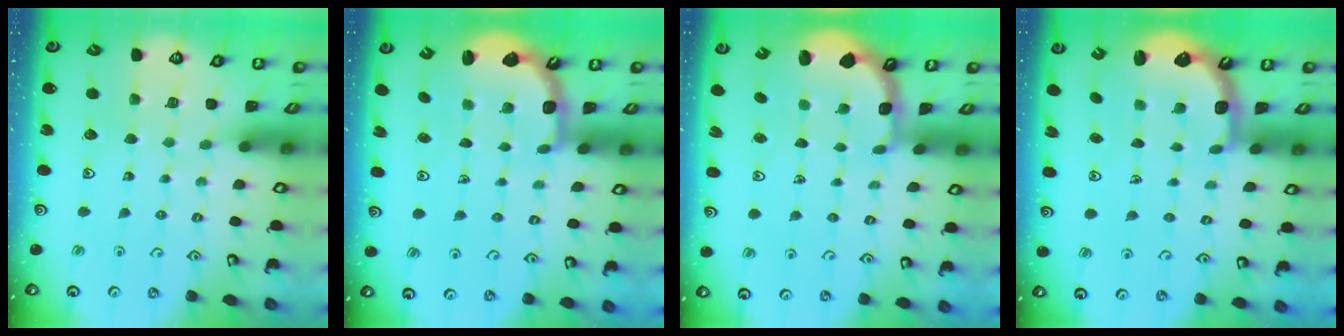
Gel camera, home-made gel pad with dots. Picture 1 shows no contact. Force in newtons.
{"total": 3.2, "press": 2.5, "slide": 2.0}
{"total": 2.0, "press": 1.6, "slide": 1.2}
{"total": 2.8, "press": 2.0, "slide": 2.0}